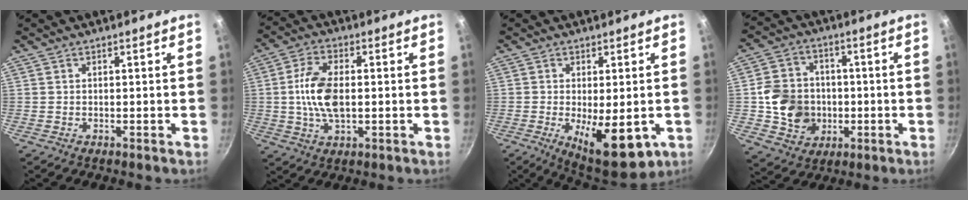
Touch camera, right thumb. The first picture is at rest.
{"total": 10.1, "force": [0.0, 5.3, 8.6], "torque": [-0.172, 0.003, 0.001]}
{"total": 12.5, "force": [-3.7, 5.1, 10.8], "torque": [-0.149, -0.015, -0.038]}
{"total": 12.7, "force": [-1.3, 10.8, 6.4], "torque": [-0.080, 0.009, -0.019]}